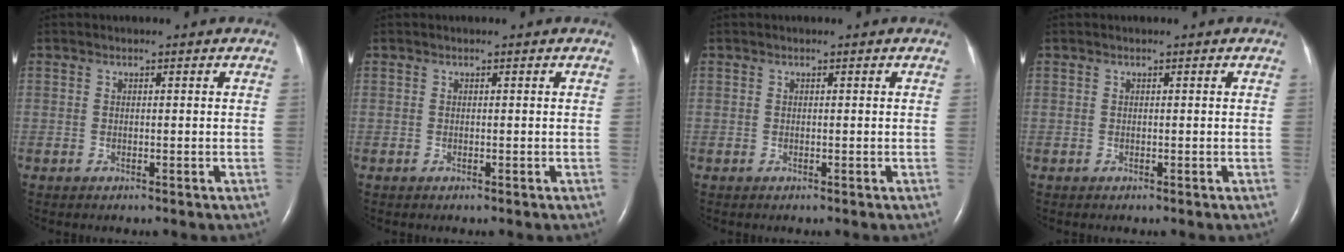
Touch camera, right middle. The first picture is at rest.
{"total": 0.0}
{"total": 0.0}
{"total": 0.0}